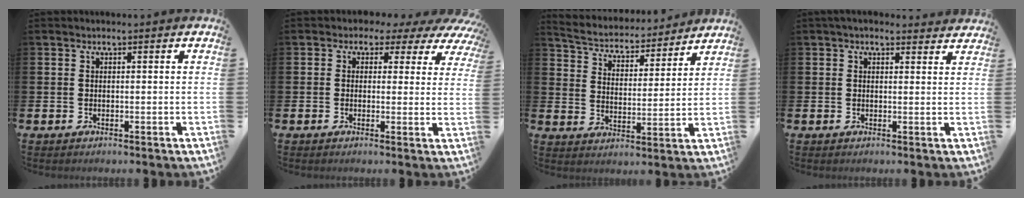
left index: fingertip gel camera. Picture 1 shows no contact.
{"total": 1.8, "force": [0.5, 1.7, 0.6], "torque": [-0.017, -0.007, -0.001]}
{"total": 4.8, "force": [4.6, 1.3, 0.5], "torque": [-0.038, -0.043, 0.074]}
{"total": 2.4, "force": [2.3, 0.6, 0.5], "torque": [-0.001, -0.012, 0.039]}